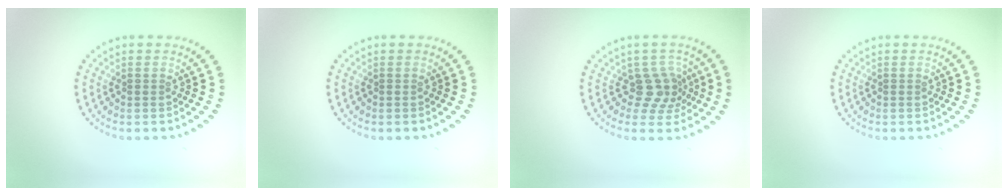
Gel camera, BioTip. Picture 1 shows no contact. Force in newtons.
{"total": 0.0}
{"total": 2.9, "press": 2.2, "slide": 1.8}
{"total": 0.0}